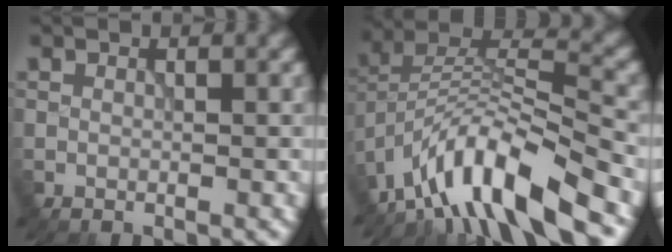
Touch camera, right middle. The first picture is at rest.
{"total": 11.7, "force": [-8.3, 2.7, 7.7], "torque": [-0.123, 0.015, -0.154]}